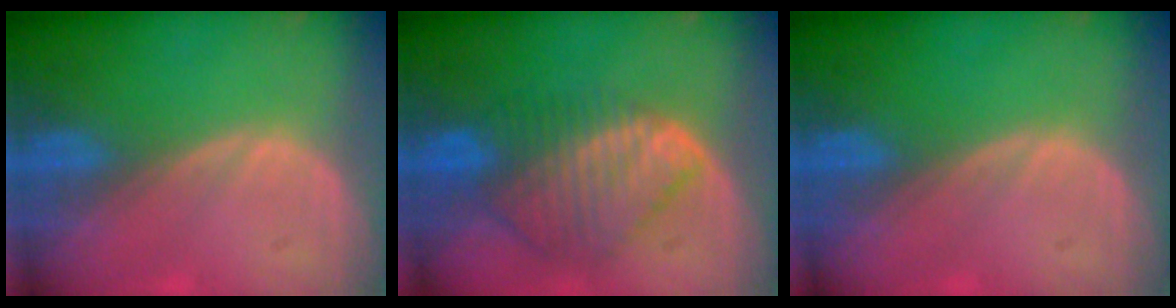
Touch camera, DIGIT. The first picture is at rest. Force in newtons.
{"total": 8.8, "press": 7.7, "slide": 4.2}
{"total": 0.0}